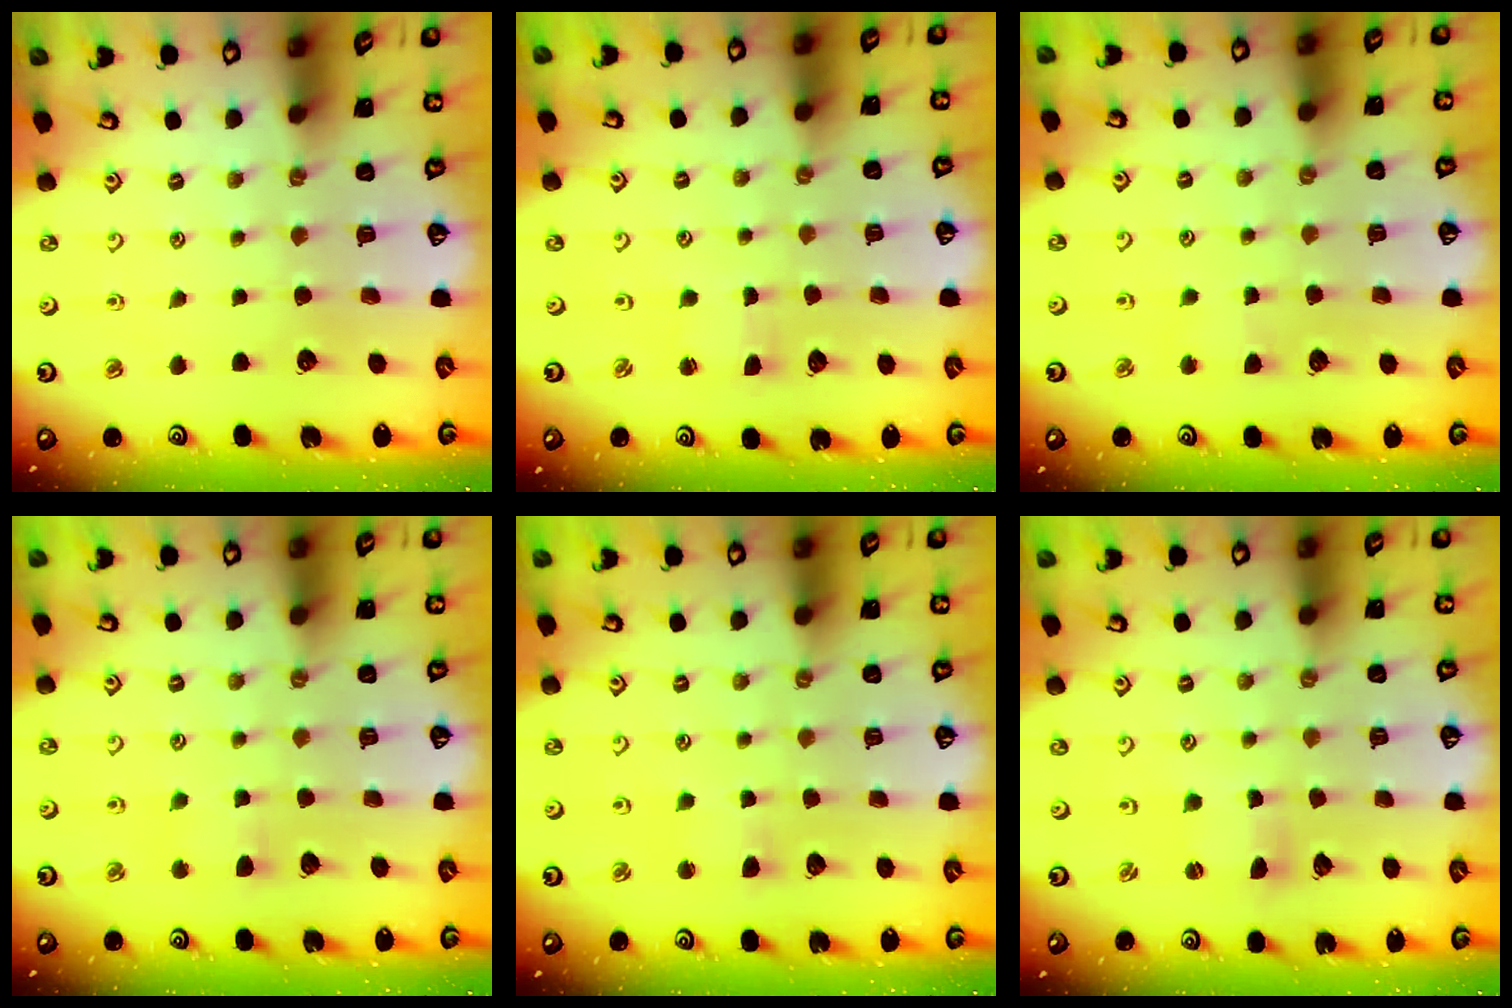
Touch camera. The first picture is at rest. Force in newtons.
{"total": 1.9, "press": 1.9, "slide": 0.3}
{"total": 2.9, "press": 2.8, "slide": 0.4}
{"total": 3.5, "press": 3.5, "slide": 0.5}
{"total": 2.4, "press": 2.4, "slide": 0.5}
{"total": 1.3, "press": 1.2, "slide": 0.2}